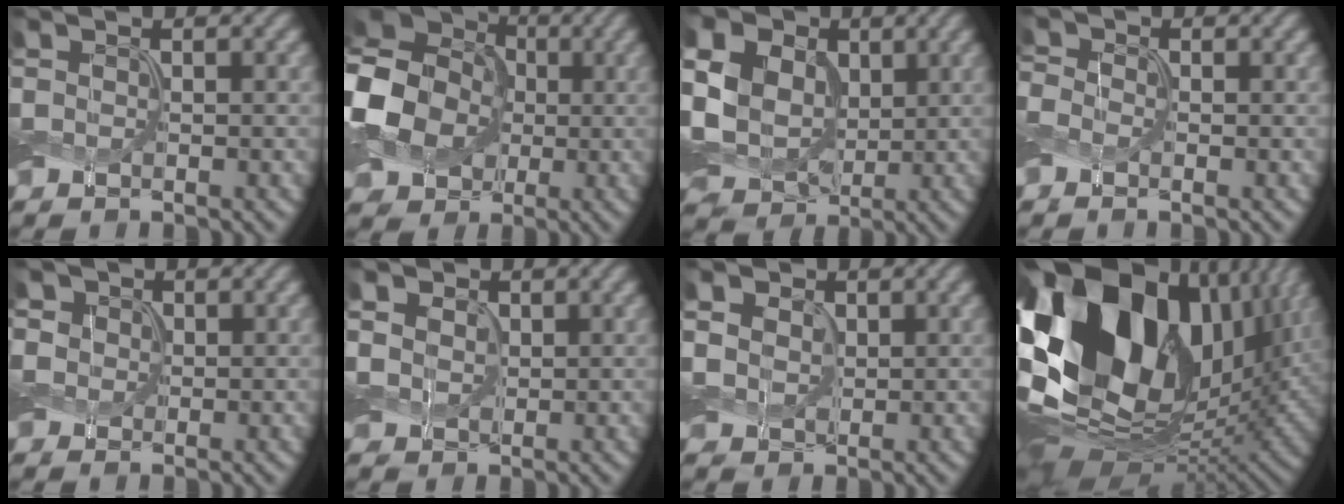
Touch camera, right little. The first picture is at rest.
{"total": 14.9, "force": [-1.3, 12.9, 7.3], "torque": [-0.197, 0.002, -0.062]}
{"total": 14.5, "force": [3.5, 11.7, 7.9], "torque": [-0.201, 0.027, 0.060]}
{"total": 1.4, "force": [-0.8, 1.0, 0.5], "torque": [-0.011, 0.005, -0.021]}
{"total": 2.8, "force": [1.2, 2.4, 0.9], "torque": [-0.043, 0.003, 0.023]}
{"total": 2.9, "force": [0.6, 2.3, 1.5], "torque": [-0.040, 0.009, -0.001]}
{"total": 3.8, "force": [0.9, 3.0, 2.1], "torque": [-0.062, 0.012, 0.007]}
{"total": 20.2, "force": [3.9, 13.5, 14.5], "torque": [-0.291, 0.017, 0.068]}